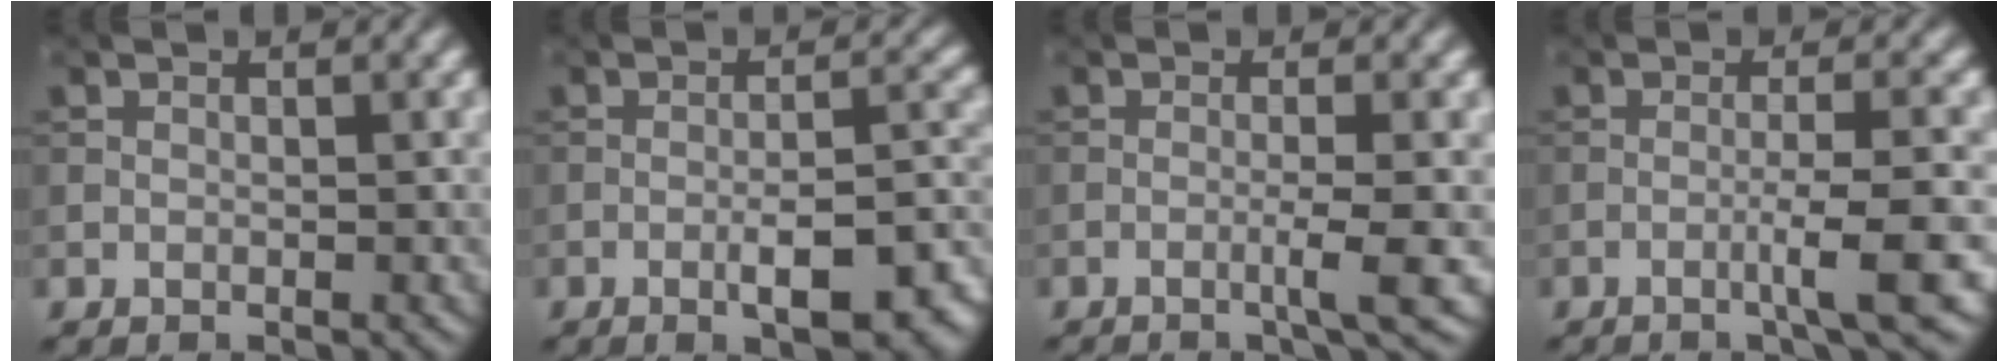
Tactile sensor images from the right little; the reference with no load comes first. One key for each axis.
{"total": 7.4, "fx": -3.4, "fy": 2.1, "fz": 6.2, "tx": -0.093, "ty": -0.001, "tz": -0.046}
{"total": 2.8, "fx": -0.9, "fy": 0.3, "fz": 2.7, "tx": -0.038, "ty": 0.002, "tz": -0.026}
{"total": 4.3, "fx": -1.6, "fy": 0.3, "fz": 4.0, "tx": -0.055, "ty": 0.010, "tz": -0.042}